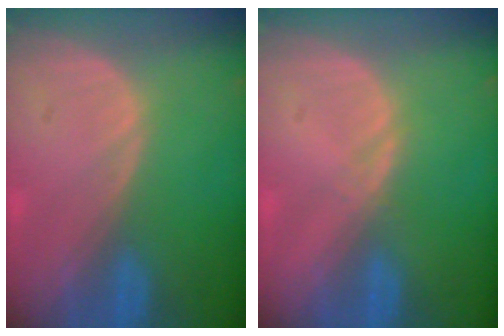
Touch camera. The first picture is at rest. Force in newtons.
{"total": 0.6, "press": 0.6, "slide": 0.1}